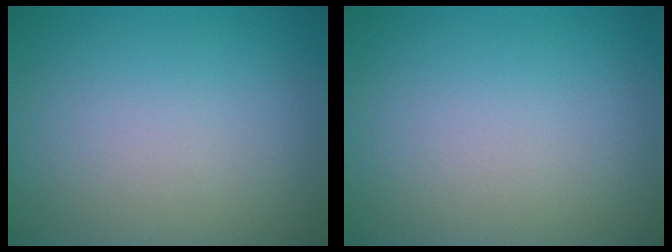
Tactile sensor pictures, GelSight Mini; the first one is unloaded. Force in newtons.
{"total": 0.0}